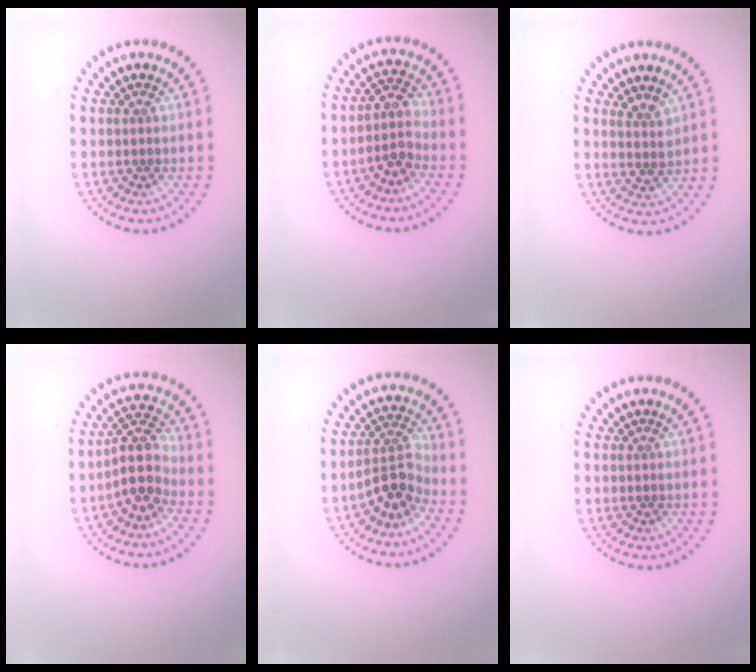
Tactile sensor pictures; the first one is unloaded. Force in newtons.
{"total": 2.3, "press": 1.9, "slide": 1.3}
{"total": 1.3, "press": 1.2, "slide": 0.6}
{"total": 3.7, "press": 3.0, "slide": 2.2}
{"total": 3.4, "press": 2.8, "slide": 1.9}
{"total": 0.0}